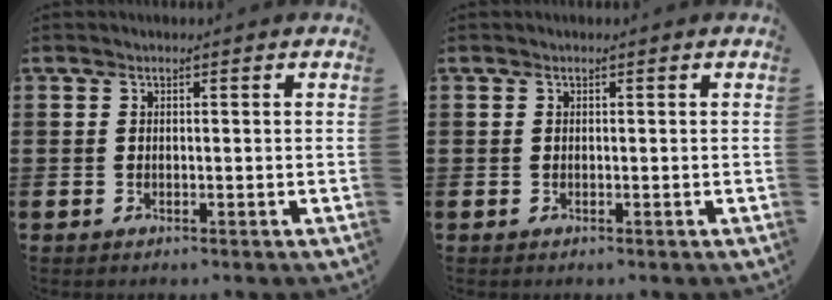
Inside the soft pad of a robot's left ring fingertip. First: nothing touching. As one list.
[{"total": 0.0}]